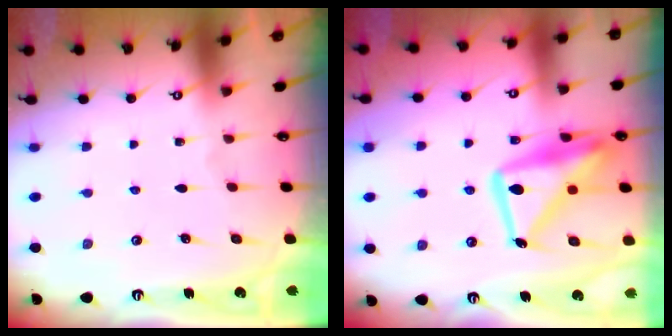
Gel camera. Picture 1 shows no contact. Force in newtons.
{"total": 19.3, "press": 19.2, "slide": 2.0}